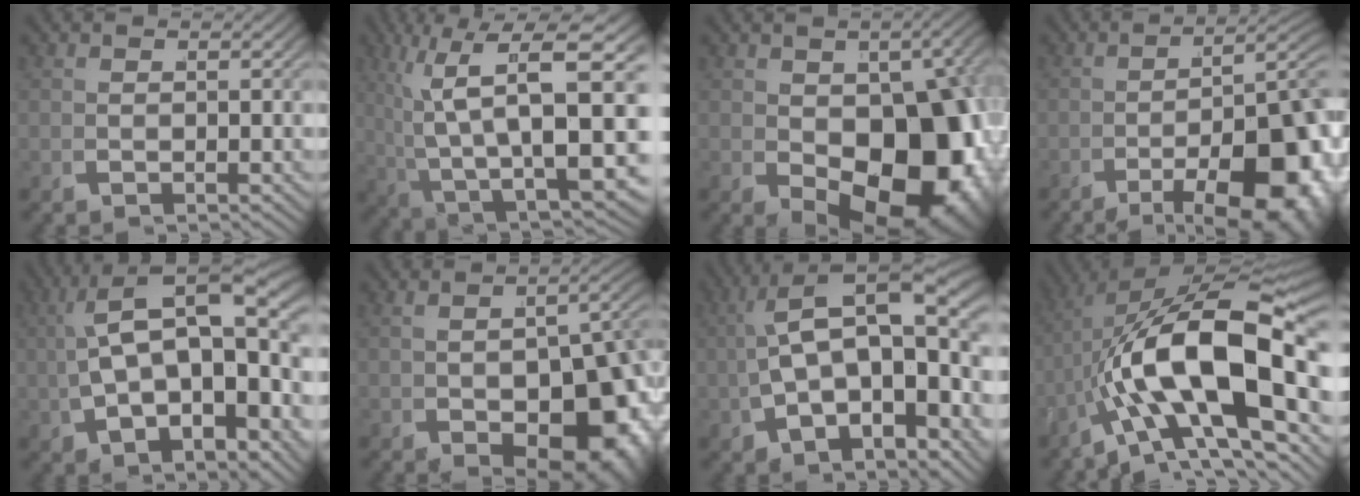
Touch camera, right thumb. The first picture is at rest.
{"total": 14.8, "force": [-0.8, 8.1, 12.4], "torque": [-0.224, -0.056, 0.032]}
{"total": 16.6, "force": [-1.8, 10.3, 12.9], "torque": [-0.199, -0.068, 0.010]}
{"total": 14.7, "force": [-3.9, 7.5, 12.0], "torque": [-0.165, -0.039, -0.041]}
{"total": 14.4, "force": [2.3, 8.3, 11.5], "torque": [-0.198, 0.010, 0.030]}
{"total": 12.5, "force": [-2.5, 7.4, 9.8], "torque": [-0.140, -0.044, -0.010]}
{"total": 13.8, "force": [0.9, 8.5, 10.9], "torque": [-0.197, -0.008, 0.014]}
{"total": 18.0, "force": [-0.8, 9.4, 15.3], "torque": [-0.289, -0.057, 0.024]}